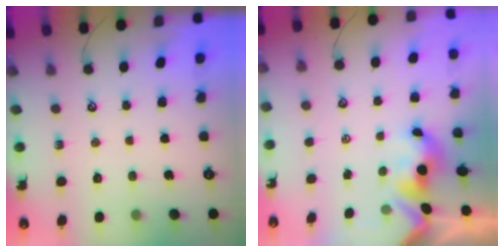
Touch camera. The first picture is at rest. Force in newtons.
{"total": 2.1, "press": 1.9, "slide": 0.7}